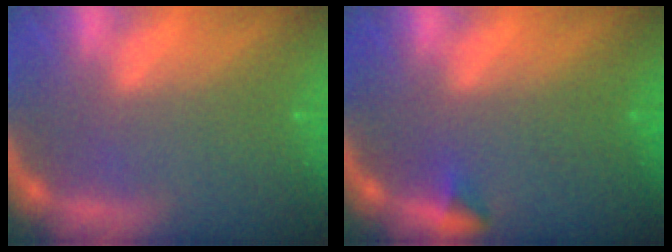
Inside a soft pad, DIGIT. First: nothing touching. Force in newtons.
{"total": 0.9}